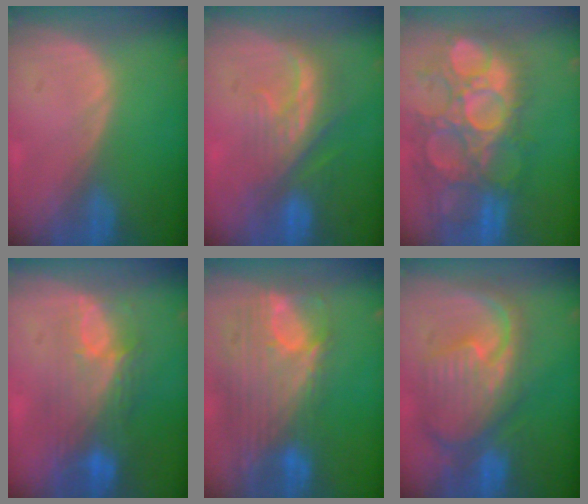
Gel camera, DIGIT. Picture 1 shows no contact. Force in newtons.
{"total": 8.2, "press": 7.4, "slide": 3.4}
{"total": 13.8, "press": 12.5, "slide": 5.8}
{"total": 9.7, "press": 8.4, "slide": 5.0}
{"total": 12.1, "press": 10.3, "slide": 6.4}
{"total": 11.9, "press": 10.4, "slide": 5.9}